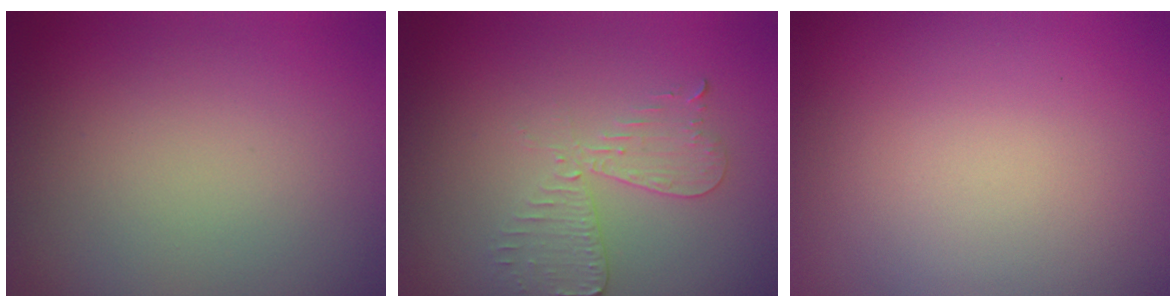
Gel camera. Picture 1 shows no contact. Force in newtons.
{"total": 2.7, "press": 2.4, "slide": 1.1}
{"total": 0.0}